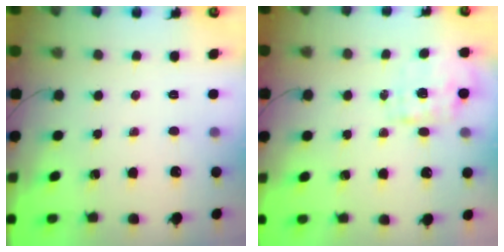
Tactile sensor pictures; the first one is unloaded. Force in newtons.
{"total": 1.9, "press": 1.8, "slide": 0.5}